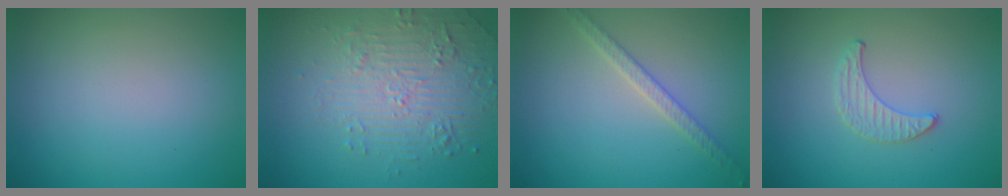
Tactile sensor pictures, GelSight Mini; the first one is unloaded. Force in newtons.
{"total": 4.8, "press": 3.6, "slide": 3.2}
{"total": 2.1, "press": 2.0, "slide": 0.6}
{"total": 1.0, "press": 1.0, "slide": 0.3}